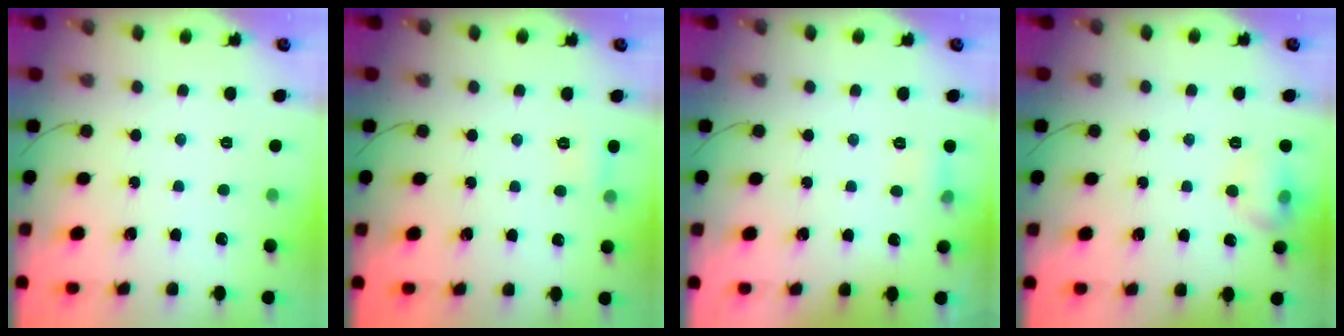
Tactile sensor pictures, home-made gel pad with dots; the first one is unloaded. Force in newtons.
{"total": 6.2, "press": 5.9, "slide": 1.9}
{"total": 5.2, "press": 5.0, "slide": 1.2}
{"total": 7.2, "press": 7.0, "slide": 1.3}